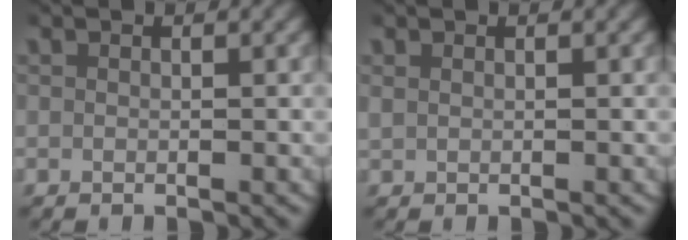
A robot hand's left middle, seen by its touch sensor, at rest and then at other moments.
{"total": 0.6, "force": [0.5, 0.3, 0.3], "torque": [-0.007, 0.003, 0.010]}